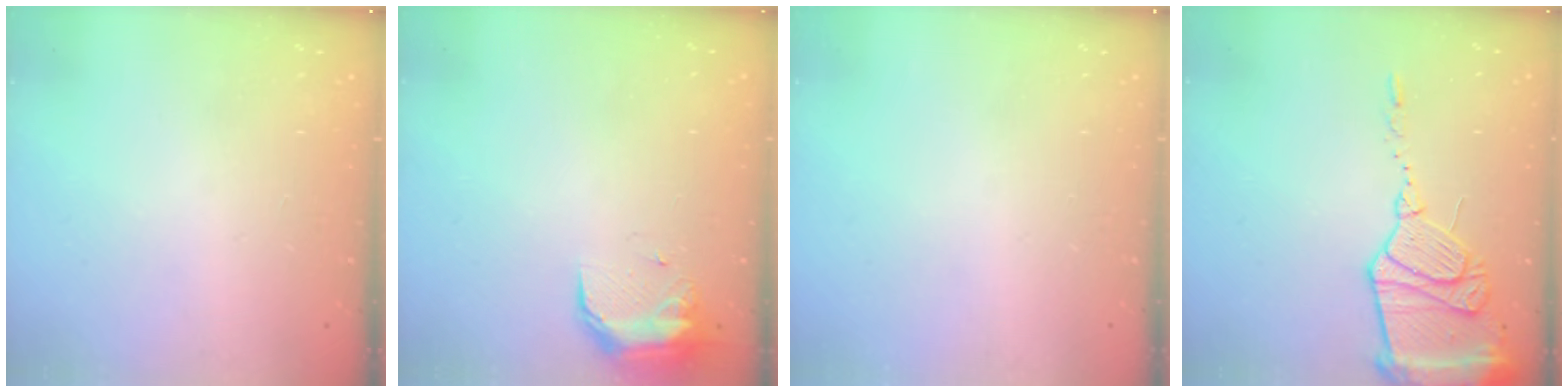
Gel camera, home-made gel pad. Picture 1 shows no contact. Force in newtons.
{"total": 9.1, "press": 9.0, "slide": 1.5}
{"total": 0.0}
{"total": 17.8, "press": 17.7, "slide": 1.5}